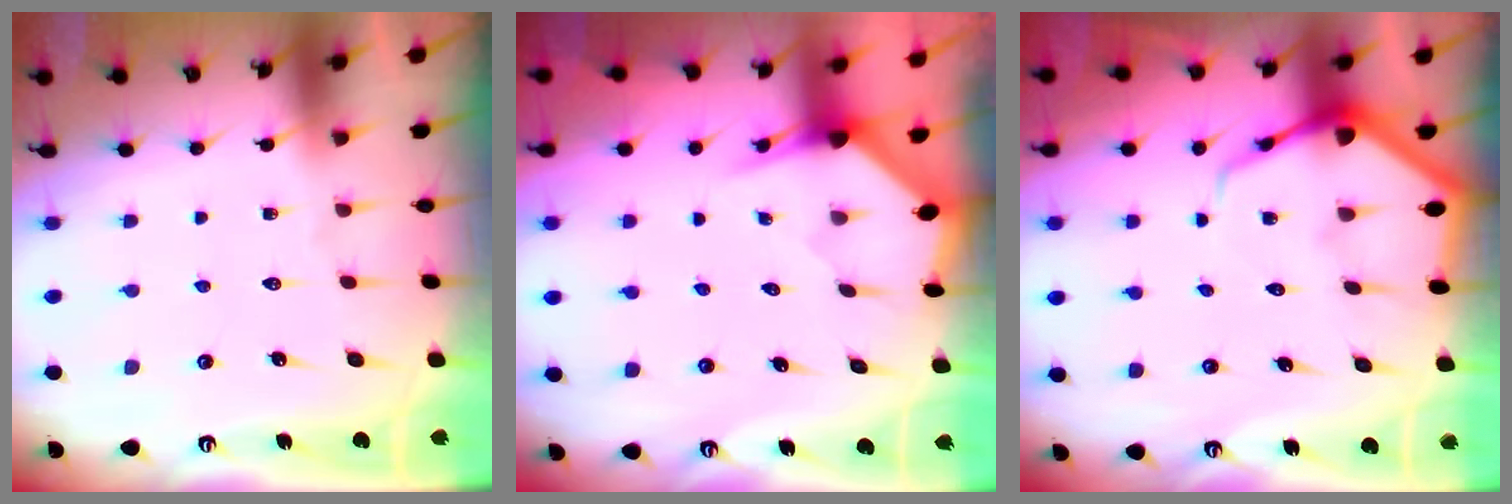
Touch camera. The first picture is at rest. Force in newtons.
{"total": 3.0, "press": 3.0, "slide": 0.2}
{"total": 6.2, "press": 6.2, "slide": 0.5}